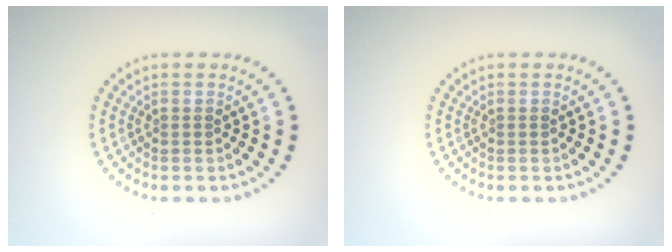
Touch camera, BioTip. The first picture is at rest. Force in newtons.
{"total": 0.0}